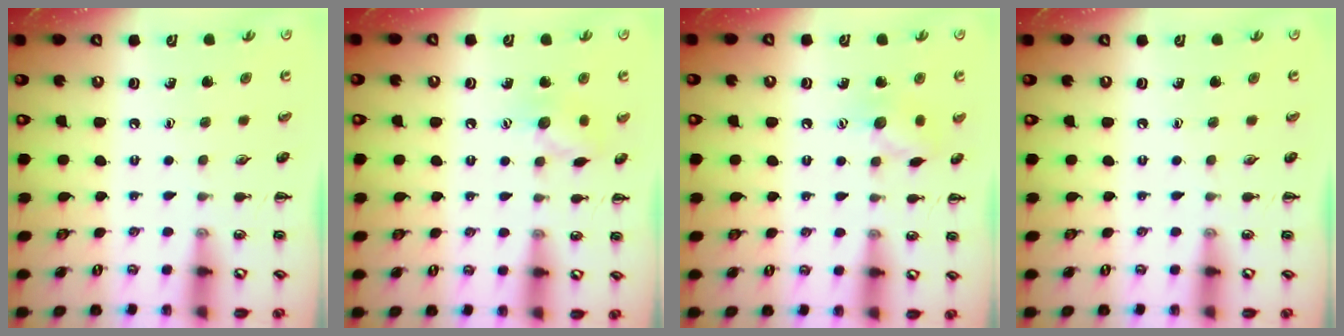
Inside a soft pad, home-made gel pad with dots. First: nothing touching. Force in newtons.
{"total": 7.9, "press": 7.8, "slide": 1.0}
{"total": 7.9, "press": 7.8, "slide": 1.0}
{"total": 0.0}